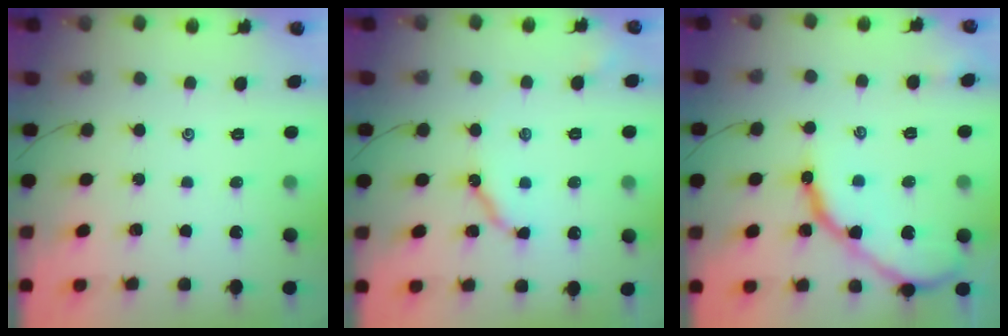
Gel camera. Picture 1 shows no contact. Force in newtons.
{"total": 7.9, "press": 7.8, "slide": 0.7}
{"total": 13.7, "press": 13.7, "slide": 1.1}